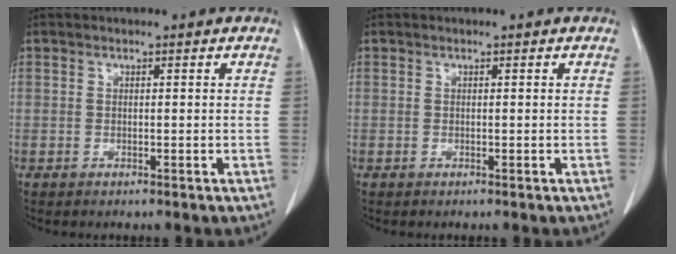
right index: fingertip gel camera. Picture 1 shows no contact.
{"total": 0.0}